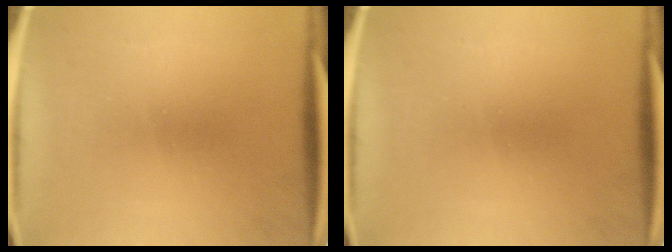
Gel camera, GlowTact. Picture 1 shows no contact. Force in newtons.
{"total": 0.0}